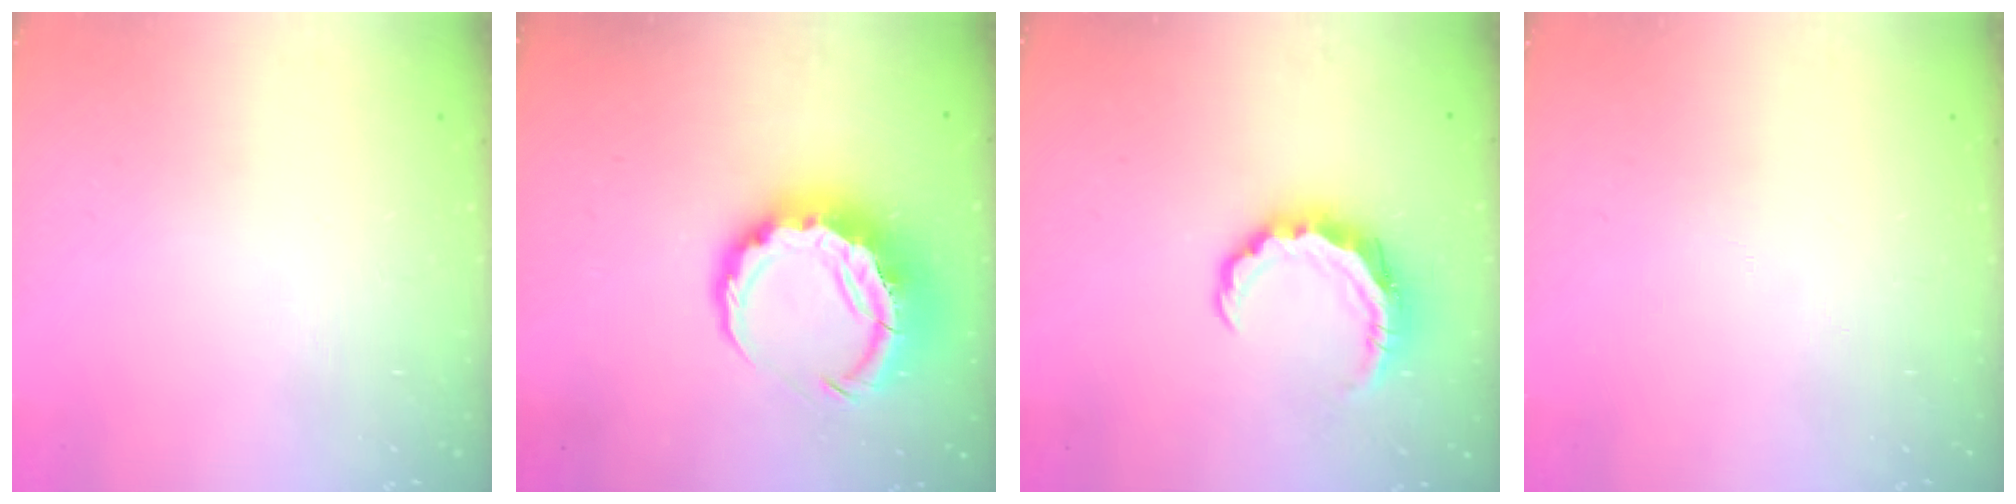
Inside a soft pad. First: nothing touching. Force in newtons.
{"total": 10.2, "press": 9.9, "slide": 2.3}
{"total": 7.6, "press": 7.6, "slide": 0.7}
{"total": 0.0}